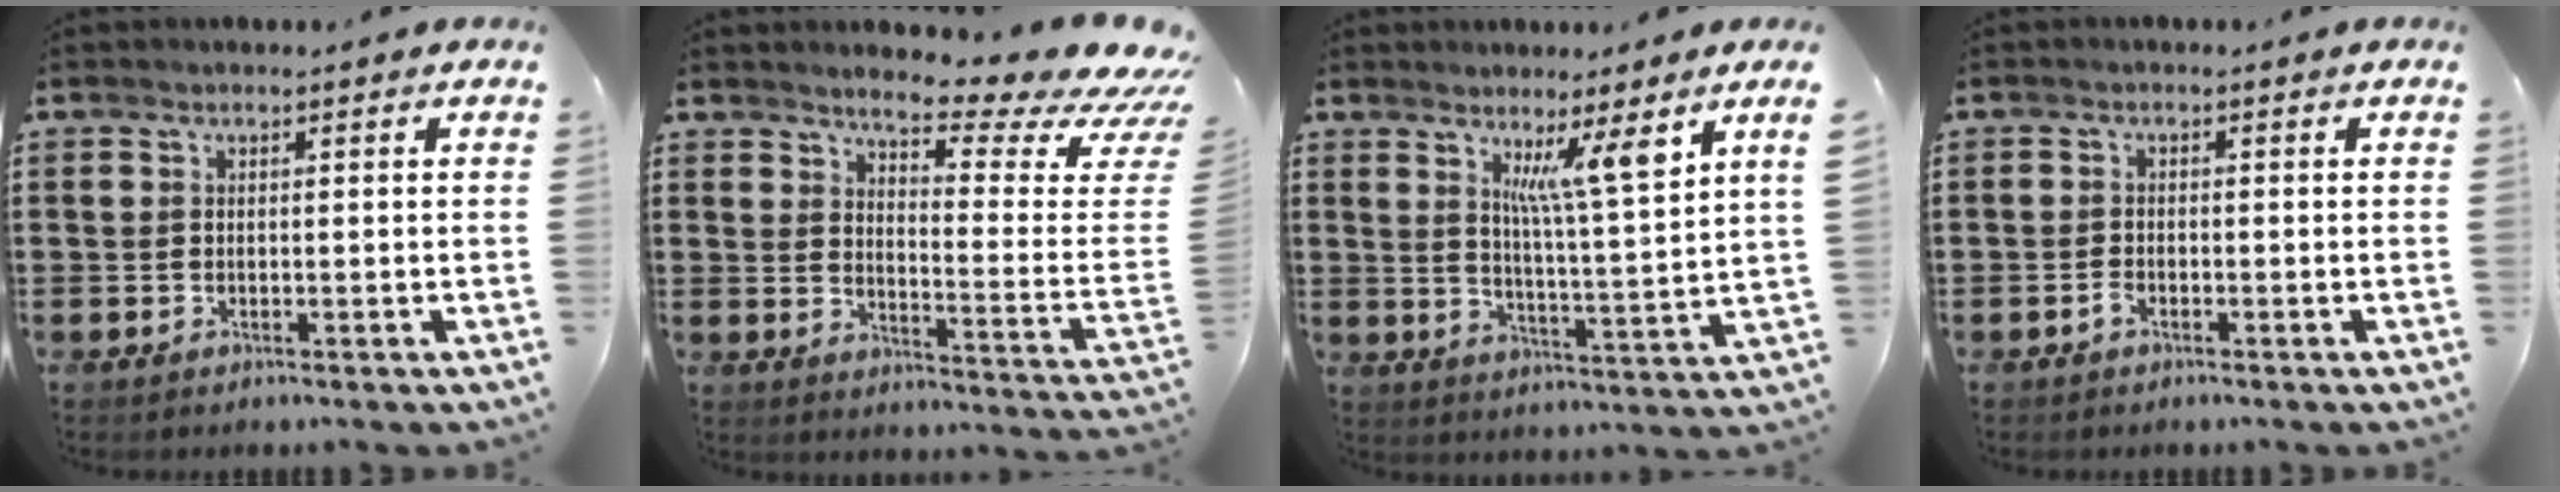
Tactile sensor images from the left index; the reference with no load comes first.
{"total": 7.1, "force": [5.7, 0.6, 4.2], "torque": [-0.073, -0.055, 0.088]}
{"total": 7.3, "force": [4.7, -0.9, 5.5], "torque": [-0.098, -0.028, 0.071]}
{"total": 1.2, "force": [-0.9, 0.6, 0.6], "torque": [-0.016, -0.002, -0.017]}